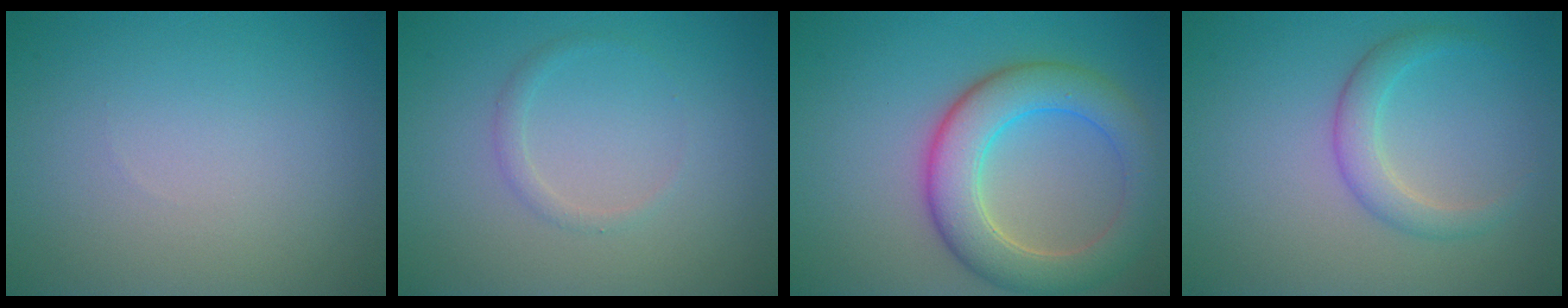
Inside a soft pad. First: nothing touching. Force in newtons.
{"total": 1.0, "press": 1.0, "slide": 0.0}
{"total": 6.8, "press": 6.8, "slide": 0.4}
{"total": 2.5, "press": 2.5, "slide": 0.1}